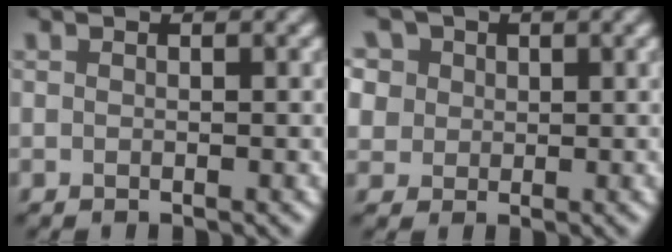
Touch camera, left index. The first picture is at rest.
{"total": 8.8, "force": [4.7, 6.3, 3.9], "torque": [-0.096, 0.025, 0.059]}